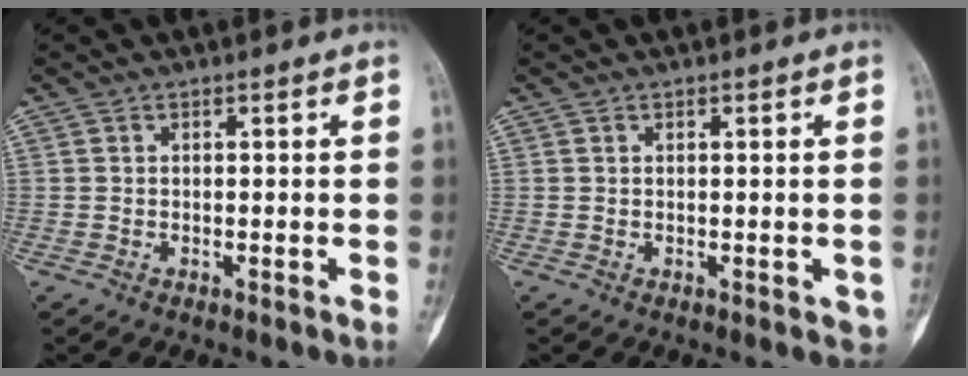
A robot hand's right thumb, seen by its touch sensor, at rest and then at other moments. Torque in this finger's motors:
{"motor_torque": [0.13, 0.40, 0.45, -0.24, 0.08]}